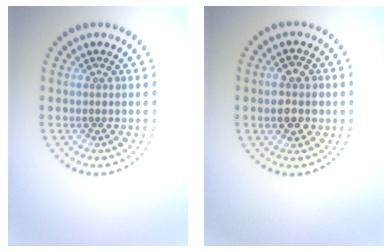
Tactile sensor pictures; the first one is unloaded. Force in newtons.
{"total": 3.8, "press": 3.8, "slide": 0.1}